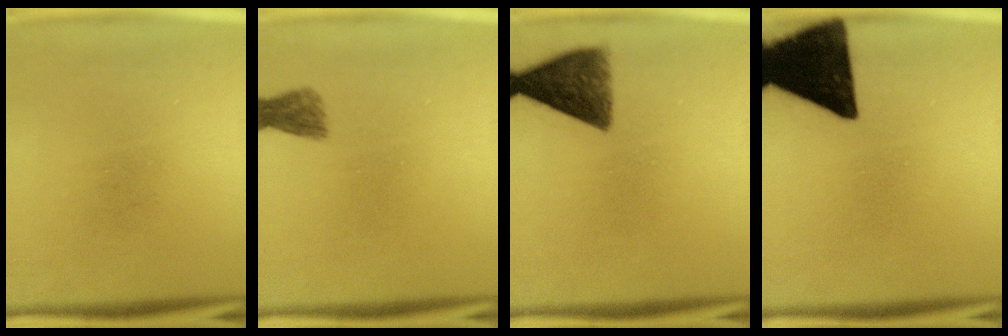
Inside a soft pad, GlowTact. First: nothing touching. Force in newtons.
{"total": 2.4}
{"total": 8.7}
{"total": 17.6}